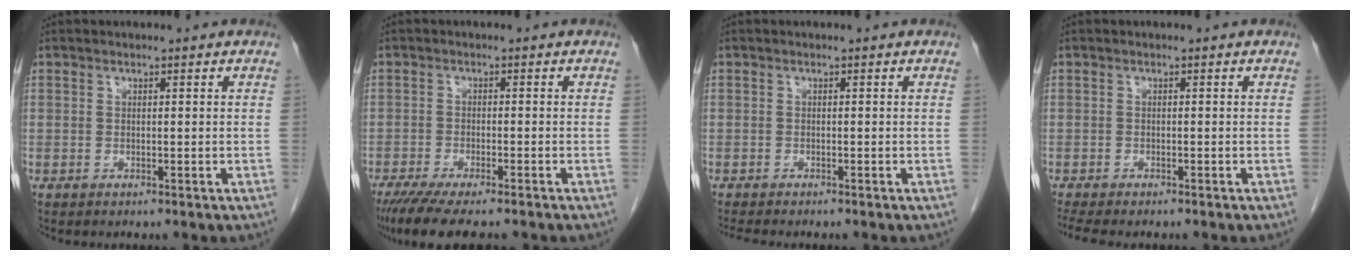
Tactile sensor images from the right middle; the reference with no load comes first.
{"total": 9.9, "force": [-8.0, 1.5, 5.6], "torque": [-0.081, -0.018, -0.125]}
{"total": 3.4, "force": [-3.0, 0.5, 1.5], "torque": [-0.022, -0.007, -0.045]}
{"total": 5.6, "force": [-4.8, 1.4, 2.7], "torque": [-0.040, -0.009, -0.072]}